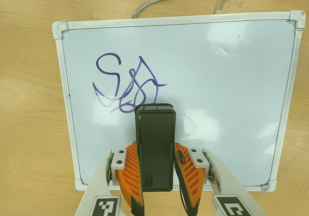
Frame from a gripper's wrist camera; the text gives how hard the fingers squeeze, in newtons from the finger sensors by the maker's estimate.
{"total": 5.1, "left": 3.6, "right": 6.6}